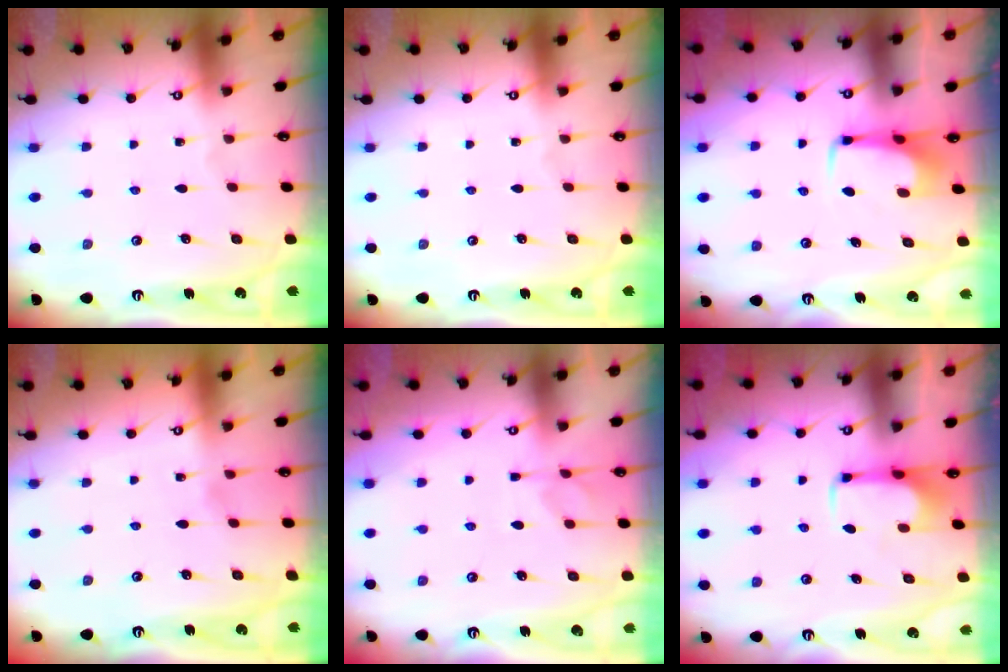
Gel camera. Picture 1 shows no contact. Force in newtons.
{"total": 0.0}
{"total": 3.0, "press": 2.9, "slide": 0.4}
{"total": 3.9, "press": 3.8, "slide": 0.5}
{"total": 2.3, "press": 2.0, "slide": 1.2}
{"total": 2.0, "press": 2.0, "slide": 0.3}